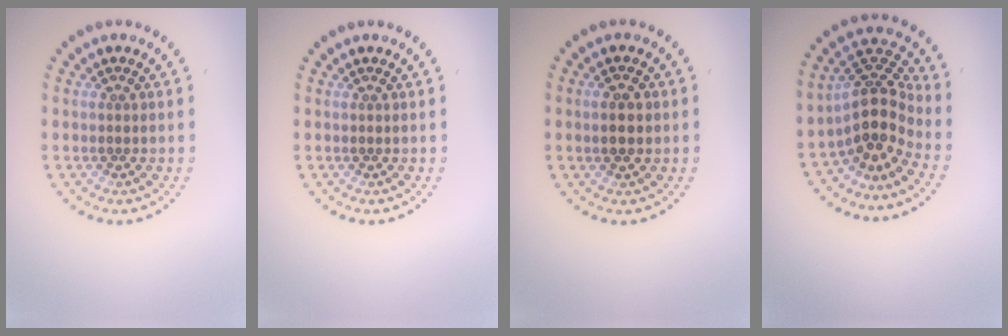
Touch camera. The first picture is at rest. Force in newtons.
{"total": 0.0}
{"total": 2.2, "press": 2.2, "slide": 0.3}
{"total": 4.6, "press": 3.4, "slide": 3.1}